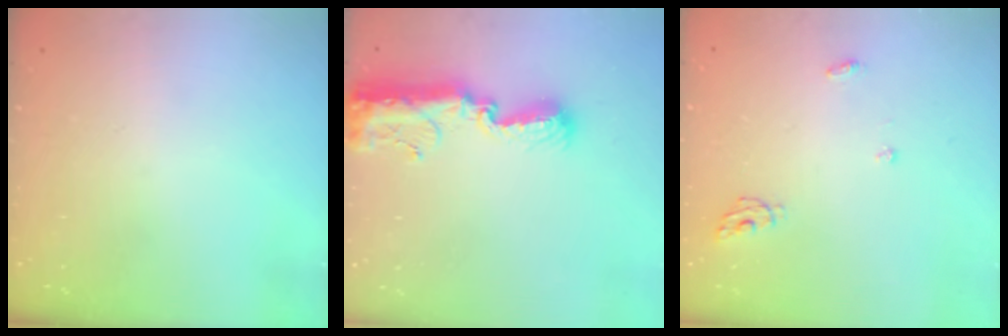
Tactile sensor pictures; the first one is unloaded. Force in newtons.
{"total": 12.1, "press": 12.0, "slide": 0.9}
{"total": 4.9, "press": 4.9, "slide": 0.4}